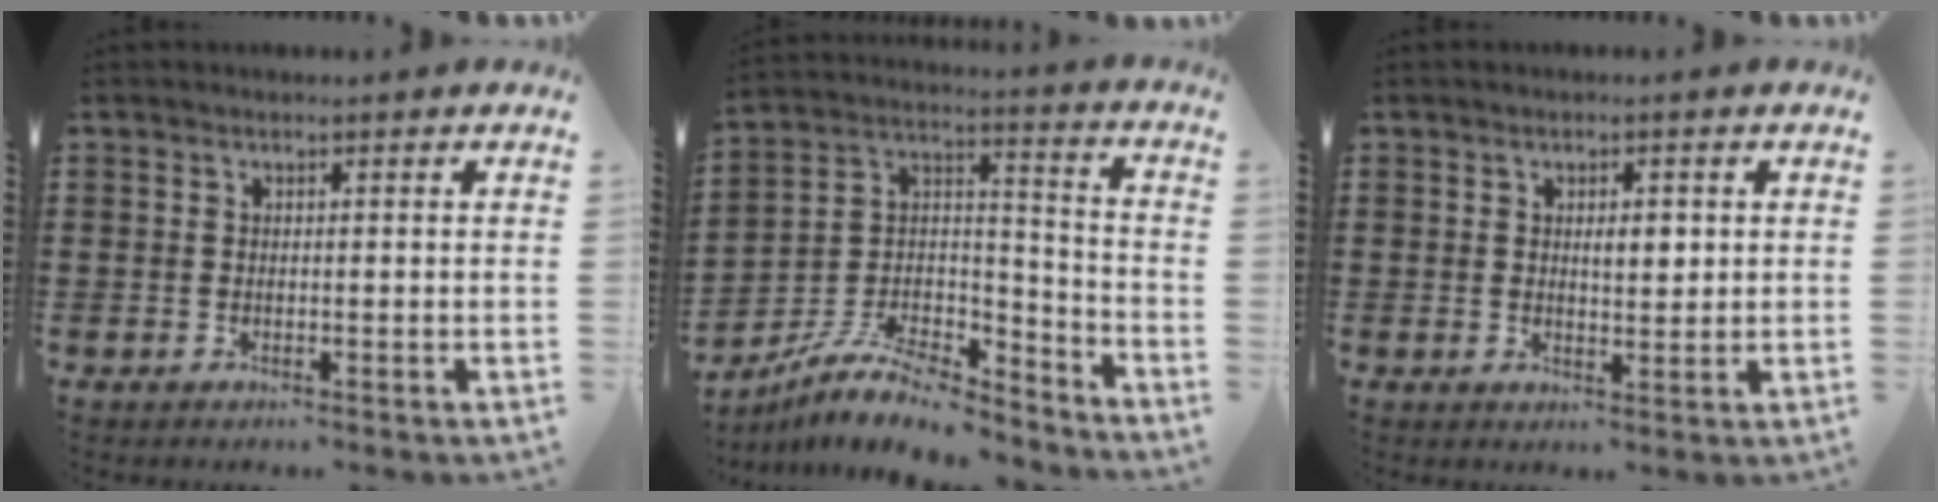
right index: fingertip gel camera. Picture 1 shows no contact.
{"total": 9.5, "force": [-8.1, 3.0, 4.1], "torque": [-0.086, 0.016, -0.160]}
{"total": 2.7, "force": [0.6, 1.2, 2.3], "torque": [-0.031, -0.001, 0.005]}